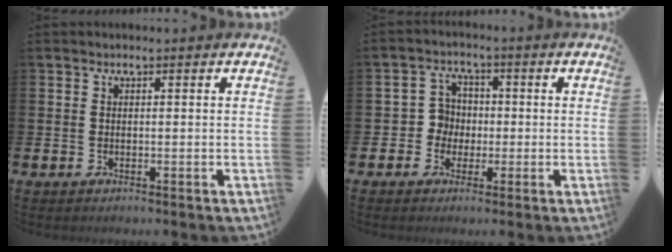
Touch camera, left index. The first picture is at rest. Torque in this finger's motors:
{"motor_torque": [-0.09, 0.22, -0.03, 0.00]}